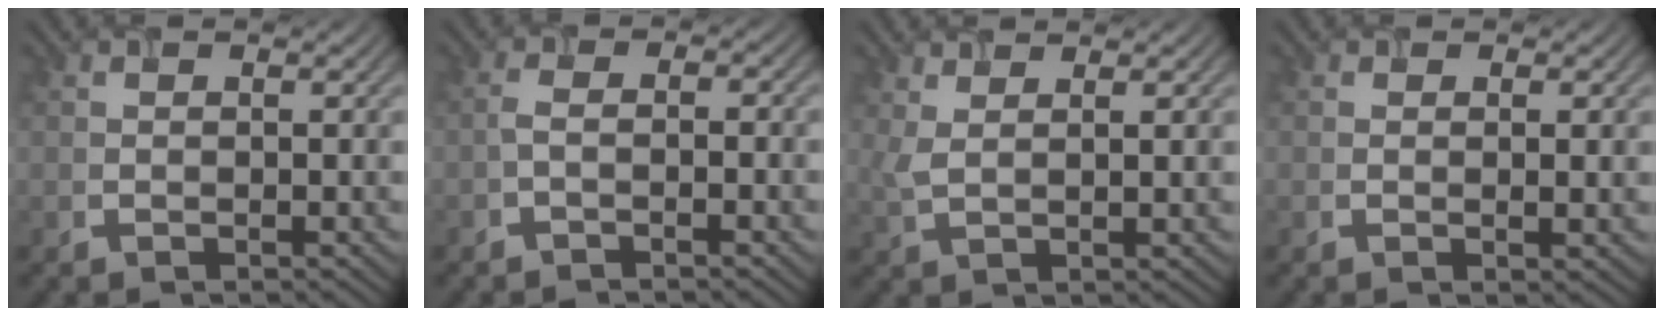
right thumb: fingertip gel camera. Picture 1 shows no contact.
{"total": 1.8, "force": [-1.5, 0.4, 0.9], "torque": [-0.024, 0.001, -0.027]}
{"total": 2.4, "force": [1.6, 0.7, 1.7], "torque": [-0.041, 0.002, 0.040]}
{"total": 0.9, "force": [0.1, 0.2, 0.8], "torque": [-0.012, -0.004, 0.009]}